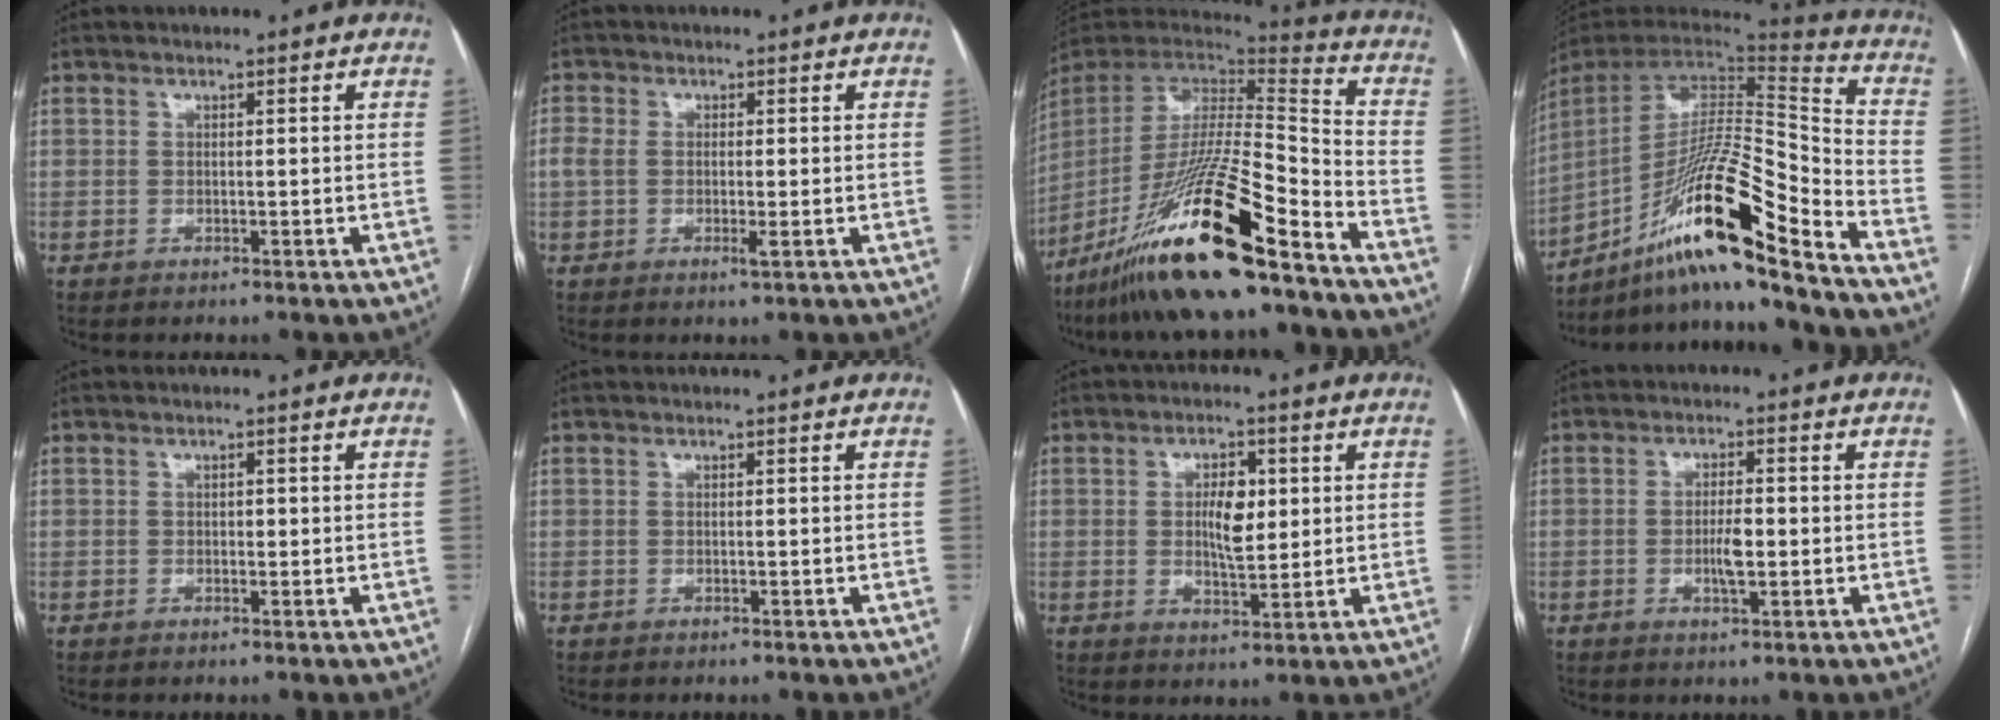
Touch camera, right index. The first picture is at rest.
{"total": 3.3, "force": [-0.5, 1.3, 3.0], "torque": [-0.065, 0.002, -0.009]}
{"total": 24.8, "force": [-16.9, 2.0, 18.1], "torque": [-0.336, -0.033, -0.305]}
{"total": 21.2, "force": [-14.4, 0.1, 15.5], "torque": [-0.270, 0.009, -0.261]}
{"total": 0.7, "force": [0.0, 0.4, 0.5], "torque": [-0.006, 0.001, -0.001]}
{"total": 0.0}
{"total": 5.9, "force": [0.9, 2.4, 5.3], "torque": [-0.089, 0.004, 0.018]}
{"total": 3.9, "force": [-0.6, 0.9, 3.7], "torque": [-0.069, -0.001, -0.009]}